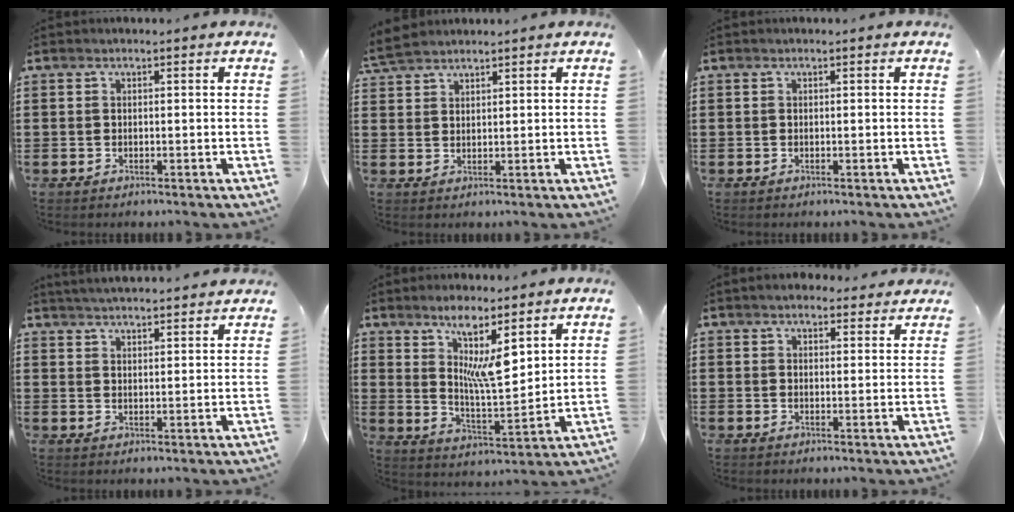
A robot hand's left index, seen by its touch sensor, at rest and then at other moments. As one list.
[{"total": 3.5, "force": [3.3, 0.8, 1.0], "torque": [-0.030, -0.002, 0.063]}, {"total": 0.0}, {"total": 3.5, "force": [3.4, -0.5, 0.2], "torque": [-0.015, -0.016, 0.062]}, {"total": 8.2, "force": [4.8, 2.2, 6.3], "torque": [-0.127, -0.017, 0.082]}, {"total": 3.0, "force": [2.8, 0.9, 0.7], "torque": [-0.020, -0.001, 0.053]}]